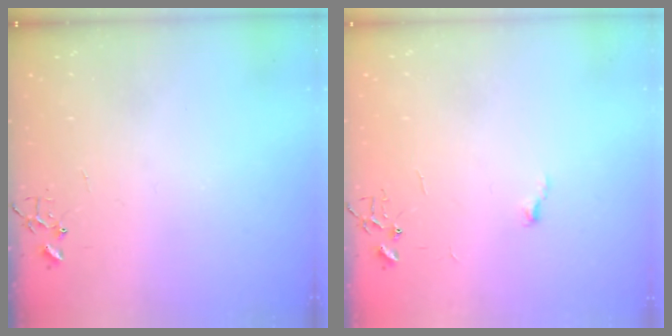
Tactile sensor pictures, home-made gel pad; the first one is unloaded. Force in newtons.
{"total": 3.5, "press": 3.5, "slide": 0.4}